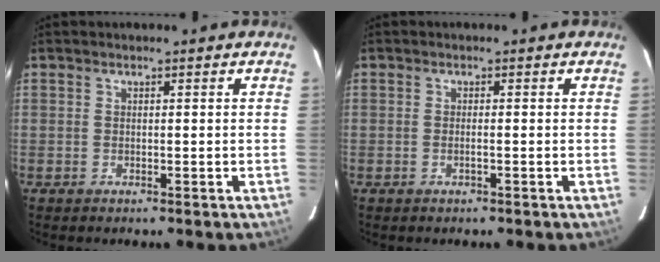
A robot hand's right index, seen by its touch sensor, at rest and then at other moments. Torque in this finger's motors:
{"motor_torque": [-0.12, 0.03, -0.06, -0.01]}